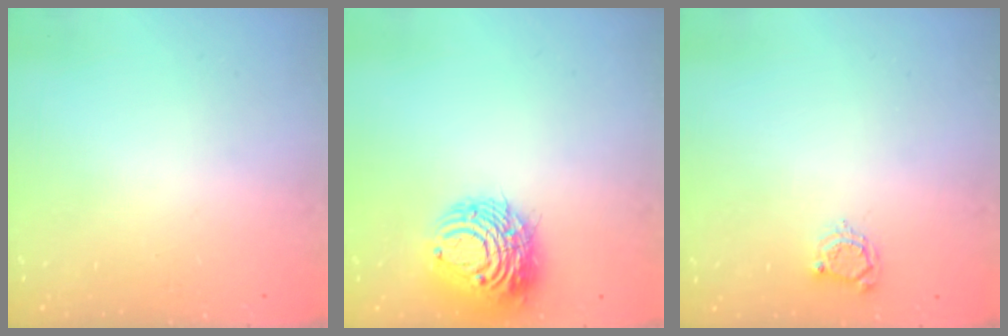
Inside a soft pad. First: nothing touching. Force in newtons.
{"total": 11.8, "press": 11.8, "slide": 1.2}
{"total": 3.8, "press": 3.8, "slide": 0.3}